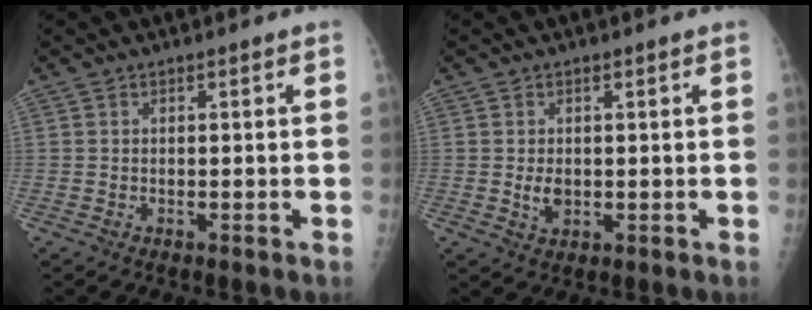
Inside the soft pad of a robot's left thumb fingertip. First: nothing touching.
{"total": 2.7, "force": [0.0, 2.0, 1.9], "torque": [-0.025, -0.004, 0.006]}